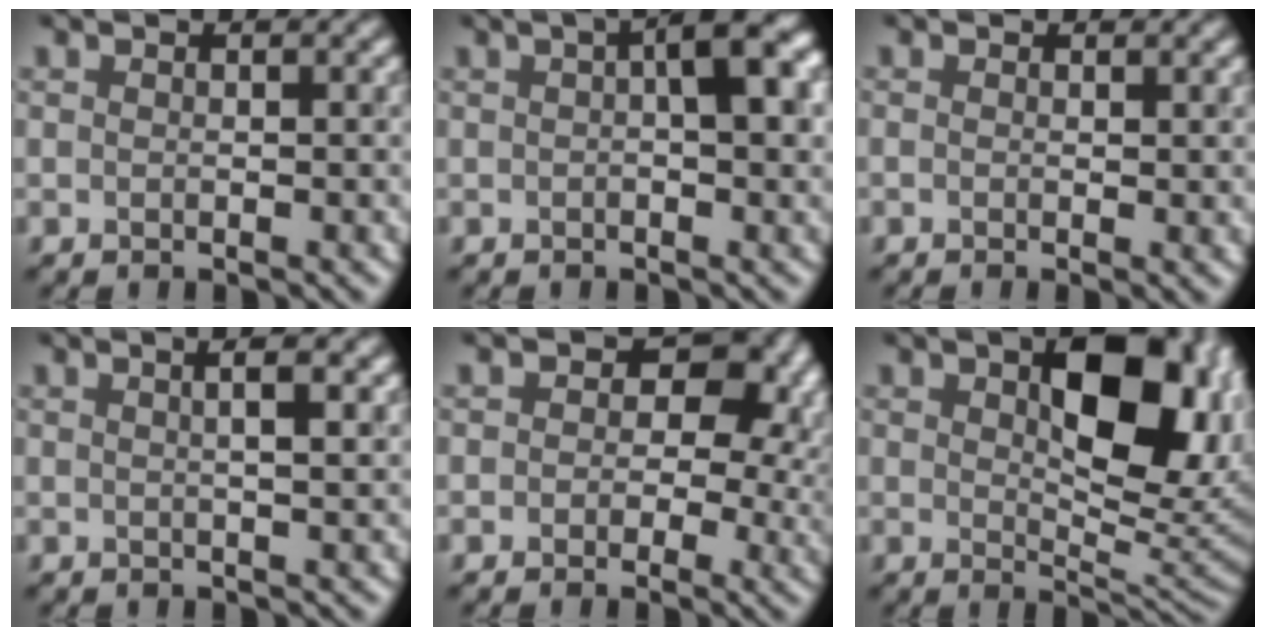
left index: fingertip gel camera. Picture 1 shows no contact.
{"total": 5.2, "force": [1.3, 1.3, 4.9], "torque": [-0.055, 0.015, 0.014]}
{"total": 1.1, "force": [-0.1, 0.3, 1.0], "torque": [-0.011, -0.006, -0.005]}
{"total": 3.3, "force": [1.0, 1.3, 2.8], "torque": [-0.008, 0.014, -0.010]}
{"total": 7.4, "force": [1.1, 5.3, 5.1], "torque": [-0.024, 0.009, 0.007]}
{"total": 11.2, "force": [3.0, 5.6, 9.3], "torque": [-0.119, -0.004, 0.052]}